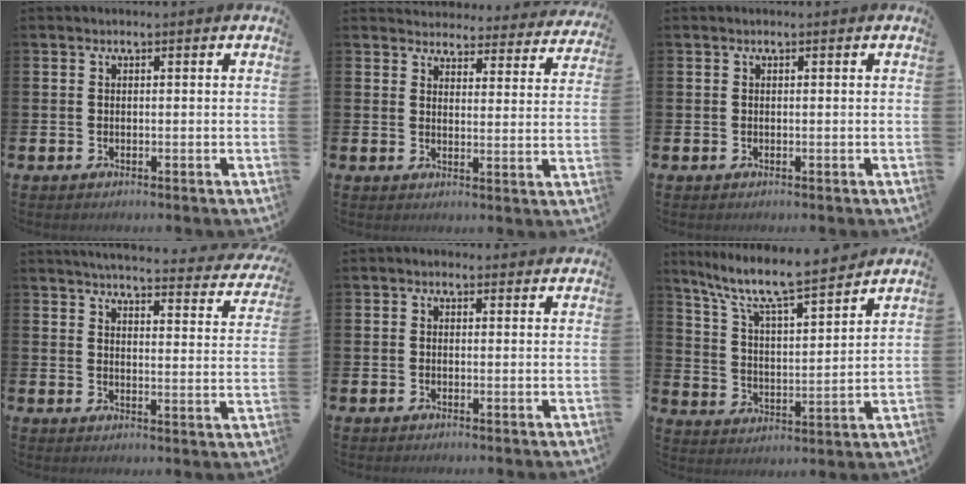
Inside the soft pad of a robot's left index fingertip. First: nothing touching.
{"total": 3.6, "force": [3.5, 0.8, 0.0], "torque": [-0.012, -0.032, 0.058]}
{"total": 0.0}
{"total": 4.3, "force": [4.0, 0.3, 1.3], "torque": [-0.028, -0.039, 0.062]}
{"total": 0.5, "force": [0.0, 0.4, 0.3], "torque": [-0.005, 0.005, -0.001]}
{"total": 9.0, "force": [8.2, 0.7, 3.6], "torque": [-0.098, -0.062, 0.137]}